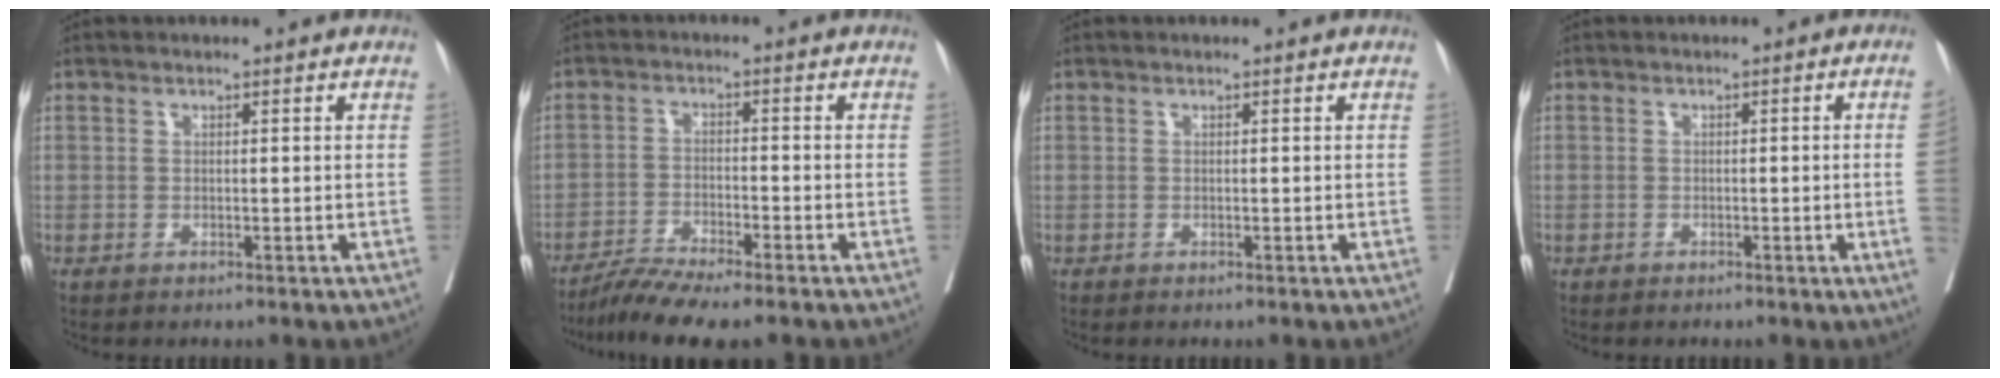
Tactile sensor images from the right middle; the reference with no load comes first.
{"total": 6.6, "force": [-5.6, -0.5, 3.5], "torque": [-0.061, -0.022, -0.099]}
{"total": 0.0}
{"total": 3.2, "force": [-0.7, -1.2, 2.9], "torque": [-0.039, -0.005, -0.007]}